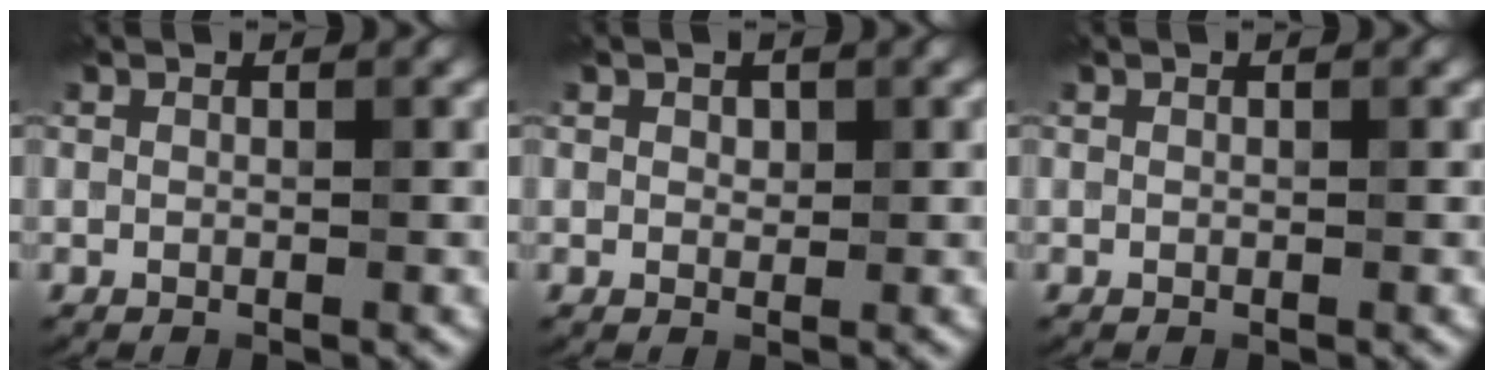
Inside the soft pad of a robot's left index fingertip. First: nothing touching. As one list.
[{"total": 0.8, "force": [0.5, 0.5, 0.4], "torque": [-0.007, -0.002, 0.009]}, {"total": 0.0}]